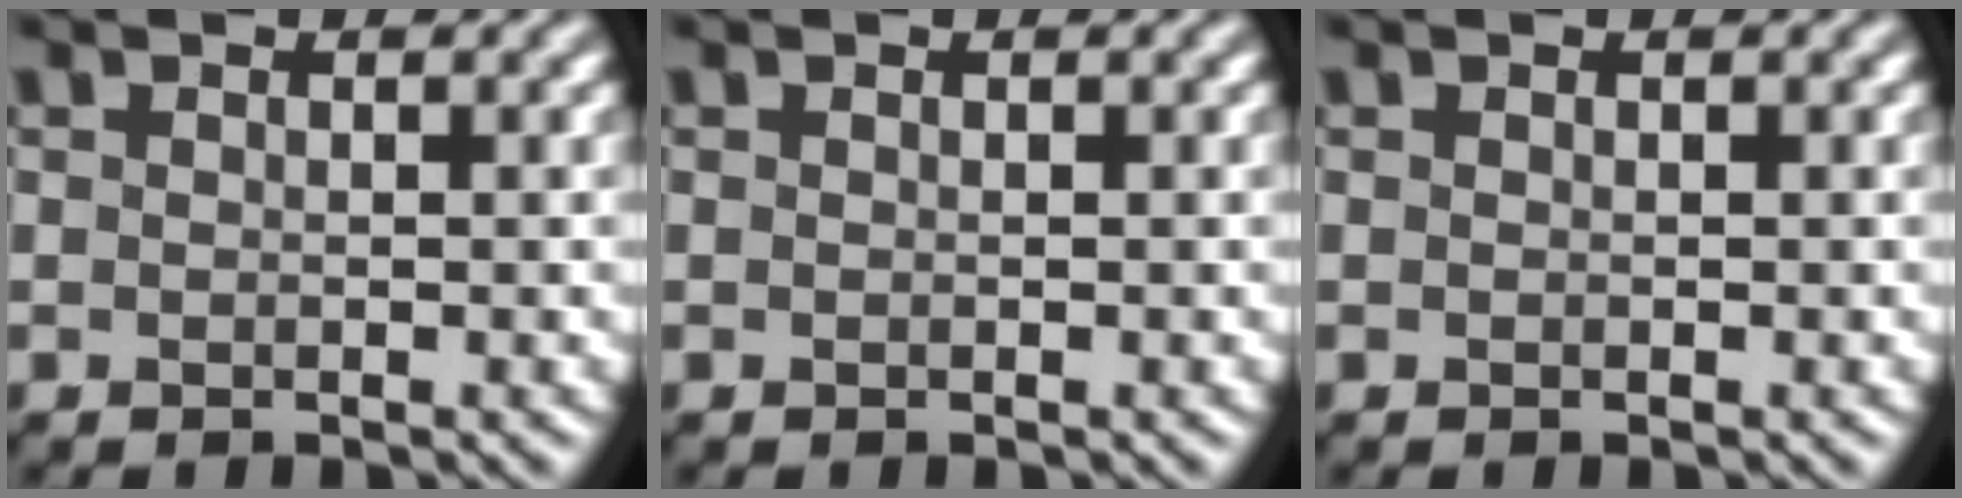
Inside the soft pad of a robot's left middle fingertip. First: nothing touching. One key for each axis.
{"total": 0.0}
{"total": 0.0}